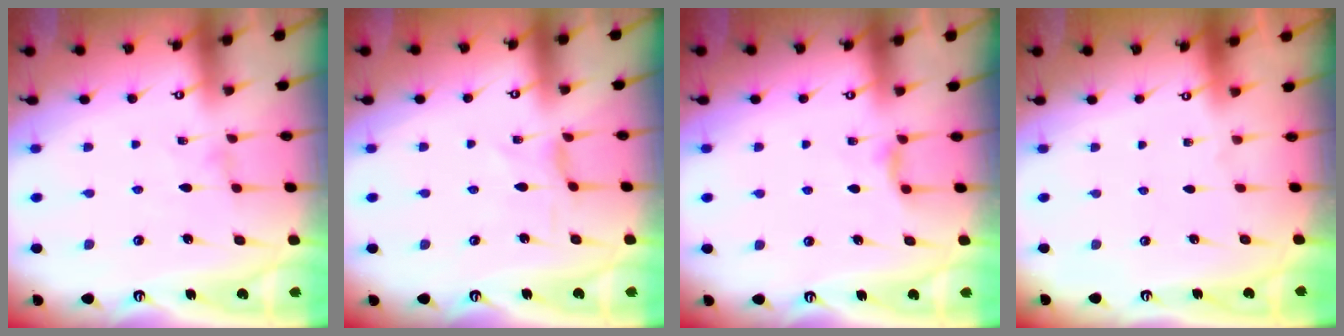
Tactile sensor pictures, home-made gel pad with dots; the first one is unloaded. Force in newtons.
{"total": 1.0, "press": 1.0, "slide": 0.2}
{"total": 4.9, "press": 4.9, "slide": 0.6}
{"total": 0.0}